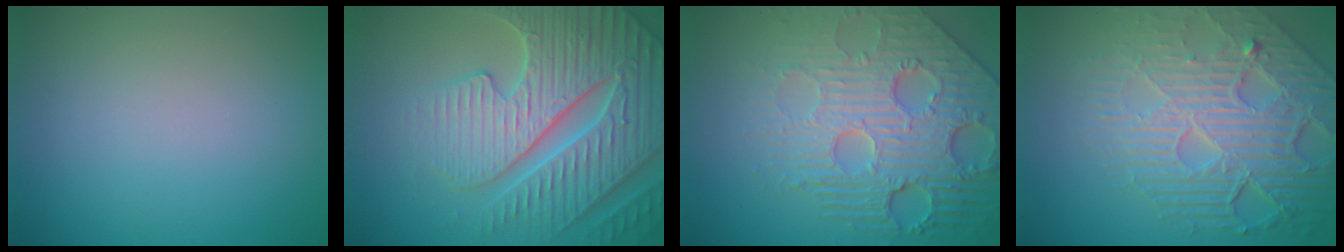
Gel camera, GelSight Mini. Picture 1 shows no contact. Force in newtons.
{"total": 7.4, "press": 7.2, "slide": 1.7}
{"total": 8.6, "press": 5.9, "slide": 6.3}
{"total": 8.6, "press": 5.8, "slide": 6.4}